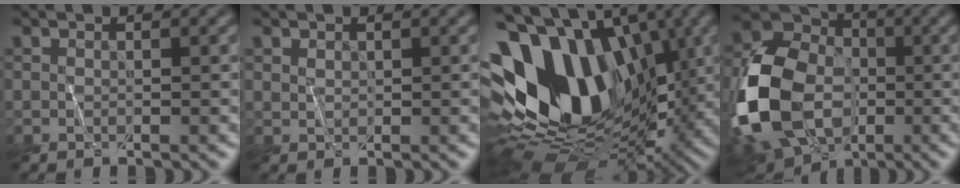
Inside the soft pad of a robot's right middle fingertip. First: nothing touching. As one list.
[{"total": 0.6, "force": [0.4, 0.5, 0.0], "torque": [-0.001, 0.004, 0.020]}, {"total": 17.5, "force": [1.1, 11.8, 12.9], "torque": [-0.245, 0.023, 0.017]}, {"total": 13.9, "force": [-3.8, 9.9, 9.0], "torque": [-0.202, -0.011, -0.074]}]